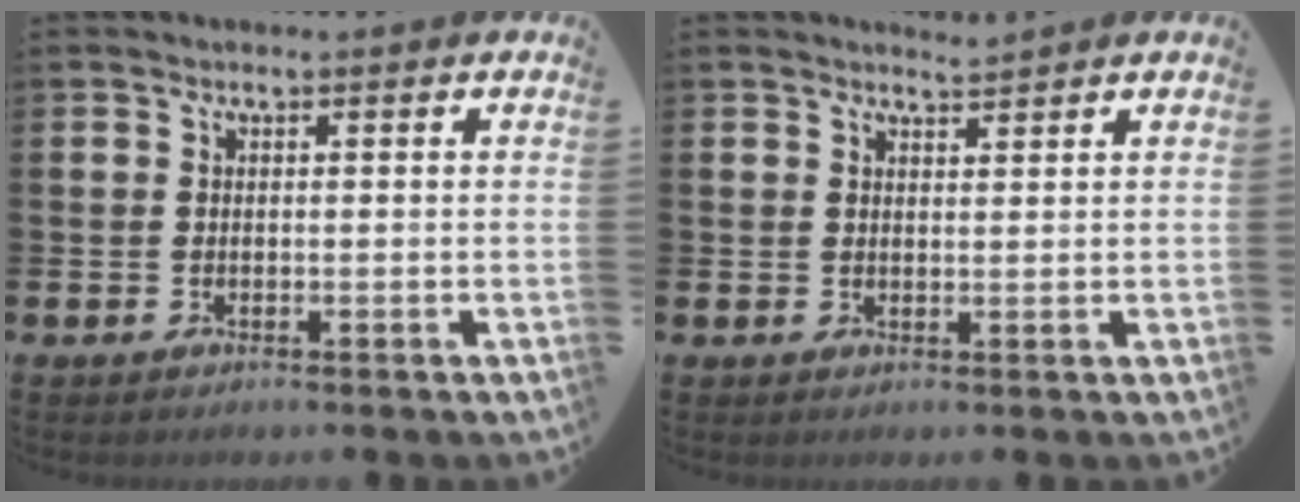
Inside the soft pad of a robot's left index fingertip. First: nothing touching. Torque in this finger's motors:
{"motor_torque": [-0.18, -0.13, 0.00, 0.01]}